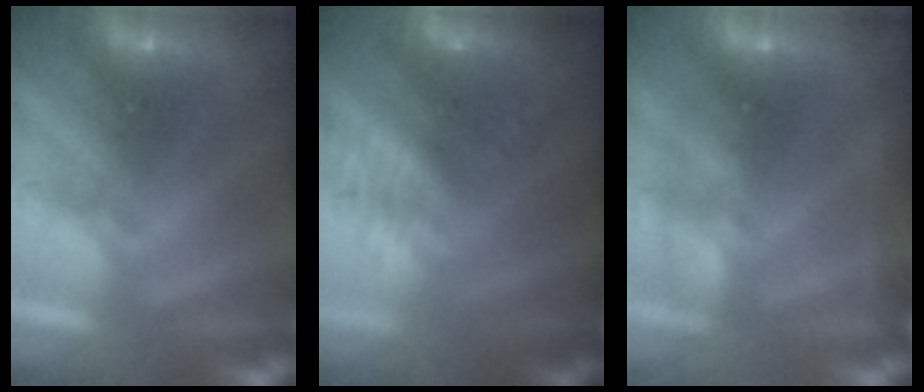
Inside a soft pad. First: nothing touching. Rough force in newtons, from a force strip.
{"total": 7.4}
{"total": 2.1}